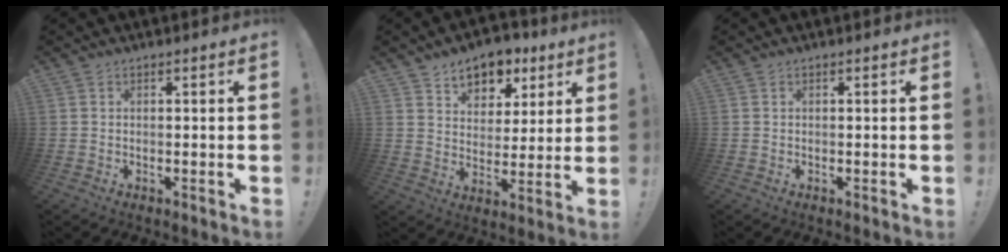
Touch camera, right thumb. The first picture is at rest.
{"total": 9.4, "force": [6.0, 6.7, 2.9], "torque": [-0.035, -0.038, 0.113]}
{"total": 0.0}